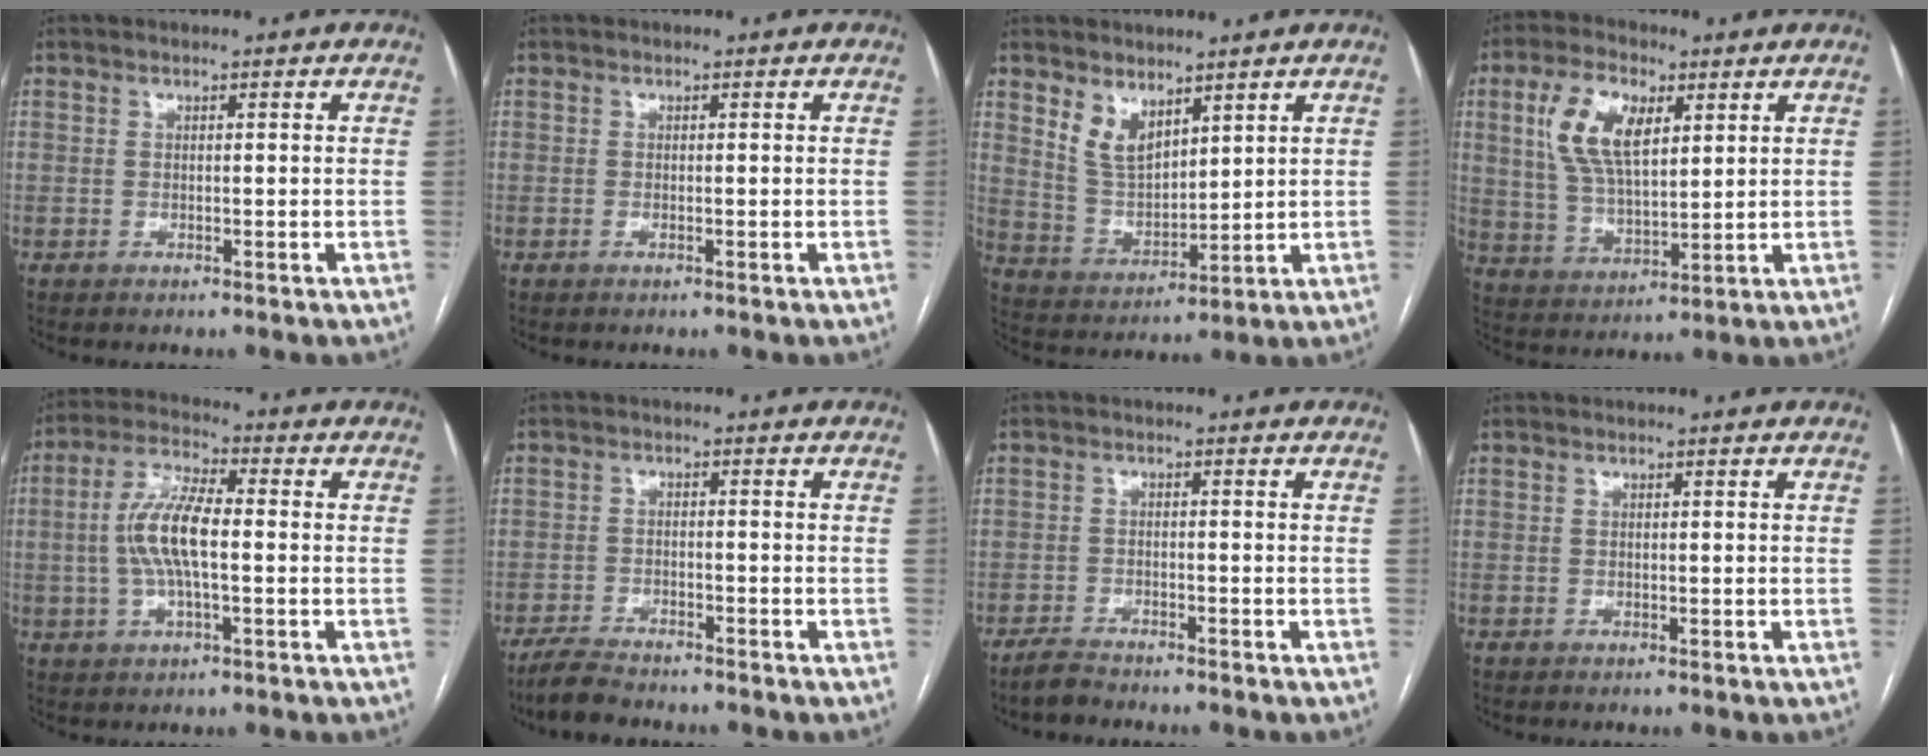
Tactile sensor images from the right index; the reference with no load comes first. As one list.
[{"total": 0.5, "force": [-0.2, 0.2, 0.4], "torque": [-0.010, -0.002, -0.003]}, {"total": 7.0, "force": [4.5, 3.6, 3.9], "torque": [-0.078, -0.002, 0.103]}, {"total": 11.2, "force": [4.2, 5.1, 9.1], "torque": [-0.193, 0.015, 0.083]}, {"total": 9.5, "force": [-0.3, 2.6, 9.2], "torque": [-0.192, 0.009, -0.009]}, {"total": 5.1, "force": [-4.6, 1.0, 1.9], "torque": [-0.039, -0.014, -0.084]}, {"total": 2.7, "force": [-2.6, 0.4, 0.8], "torque": [-0.020, -0.007, -0.049]}, {"total": 0.0}]